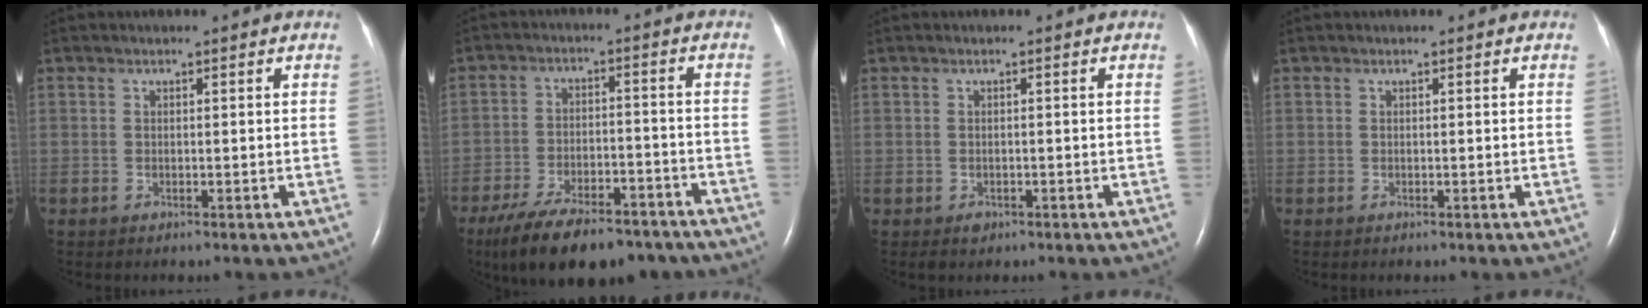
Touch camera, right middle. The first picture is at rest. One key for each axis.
{"total": 16.3, "fx": -12.6, "fy": 5.6, "fz": 8.6, "tx": -0.141, "ty": -0.002, "tz": -0.195}
{"total": 1.0, "fx": -0.6, "fy": 0.7, "fz": 0.5, "tx": -0.011, "ty": 0.000, "tz": -0.006}
{"total": 0.0}